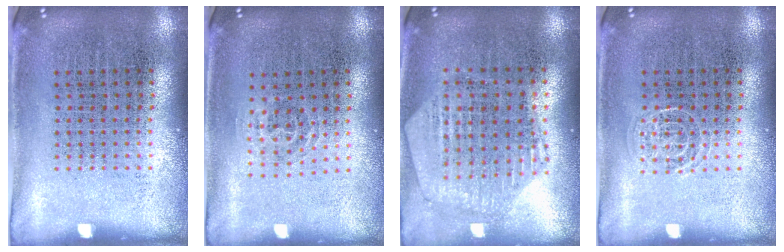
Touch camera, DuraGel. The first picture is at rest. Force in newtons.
{"total": 0.8, "press": 0.5, "slide": 0.7}
{"total": 1.2, "press": 1.2, "slide": 0.2}
{"total": 1.1, "press": 1.1, "slide": 0.2}